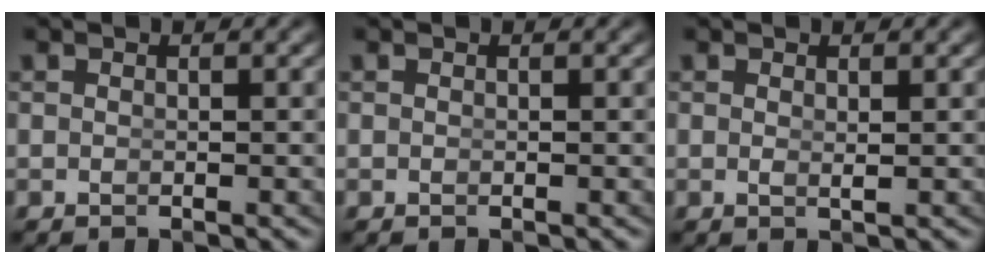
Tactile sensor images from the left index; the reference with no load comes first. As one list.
[{"total": 0.0}, {"total": 0.7, "force": [0.2, -0.4, 0.5], "torque": [-0.010, -0.012, 0.011]}]